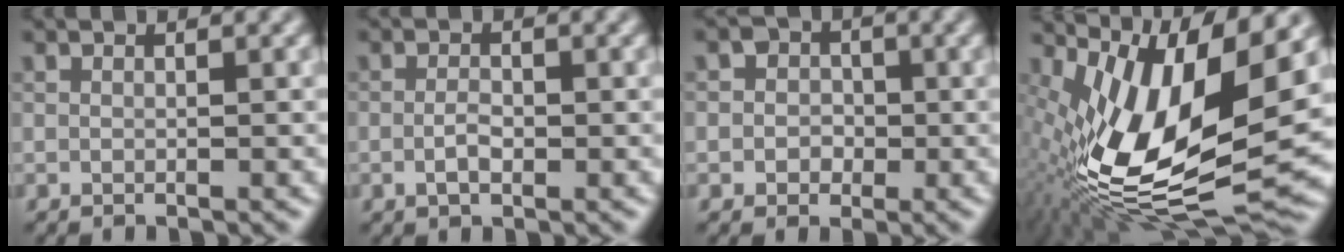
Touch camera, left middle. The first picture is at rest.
{"total": 1.7, "force": [-0.4, 0.9, 1.4], "torque": [-0.026, 0.001, -0.010]}
{"total": 3.5, "force": [0.6, 3.2, 1.3], "torque": [0.006, 0.011, -0.013]}
{"total": 16.0, "force": [1.0, 6.5, 14.6], "torque": [-0.282, -0.001, 0.020]}